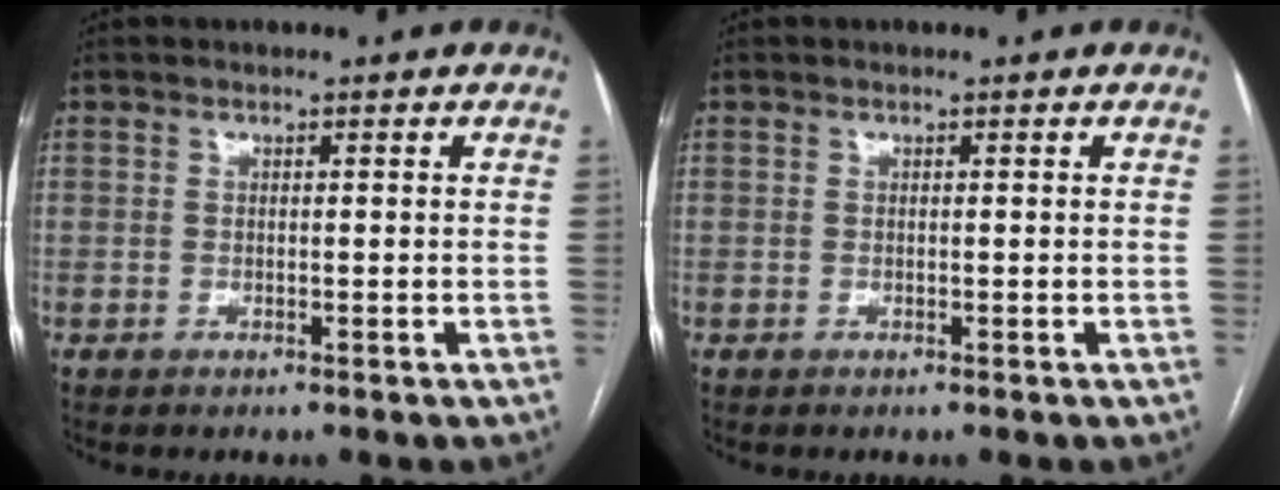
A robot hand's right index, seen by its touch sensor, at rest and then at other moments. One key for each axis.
{"total": 0.0}